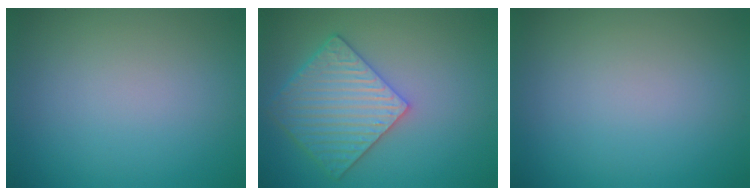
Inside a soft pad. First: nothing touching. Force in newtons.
{"total": 5.6, "press": 4.9, "slide": 2.6}
{"total": 0.0}